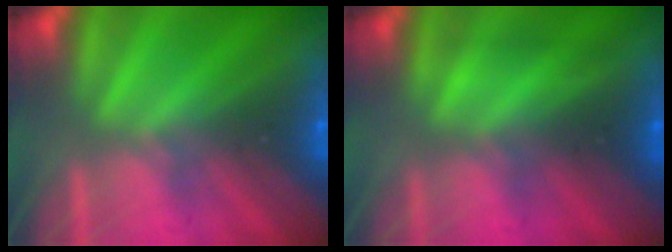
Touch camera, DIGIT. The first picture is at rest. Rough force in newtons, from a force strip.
{"total": 1.8}